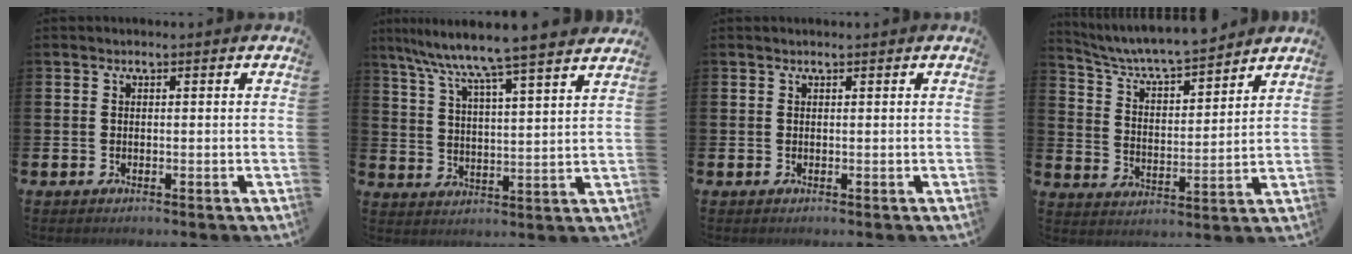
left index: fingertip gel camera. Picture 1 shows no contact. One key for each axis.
{"total": 8.8, "fx": 8.2, "fy": -0.1, "fz": 3.3, "tx": -0.087, "ty": -0.059, "tz": 0.137}
{"total": 0.0}
{"total": 6.5, "fx": 6.2, "fy": 0.6, "fz": 1.9, "tx": -0.067, "ty": -0.048, "tz": 0.103}